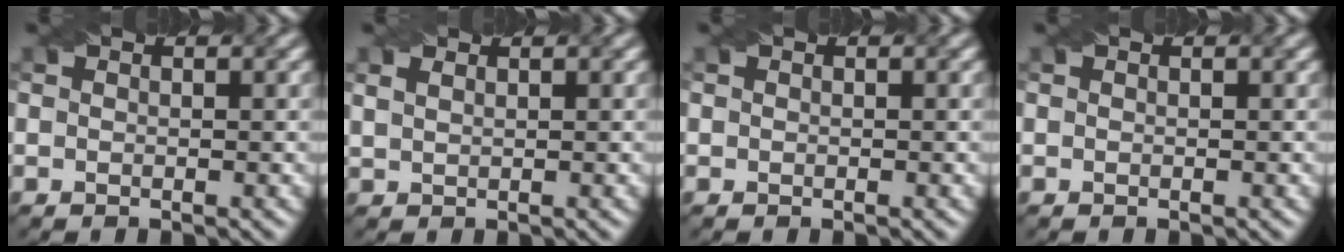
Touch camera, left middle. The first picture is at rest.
{"total": 1.1, "force": [0.9, 0.5, 0.5], "torque": [-0.014, -0.001, 0.021]}
{"total": 0.0}
{"total": 0.0}